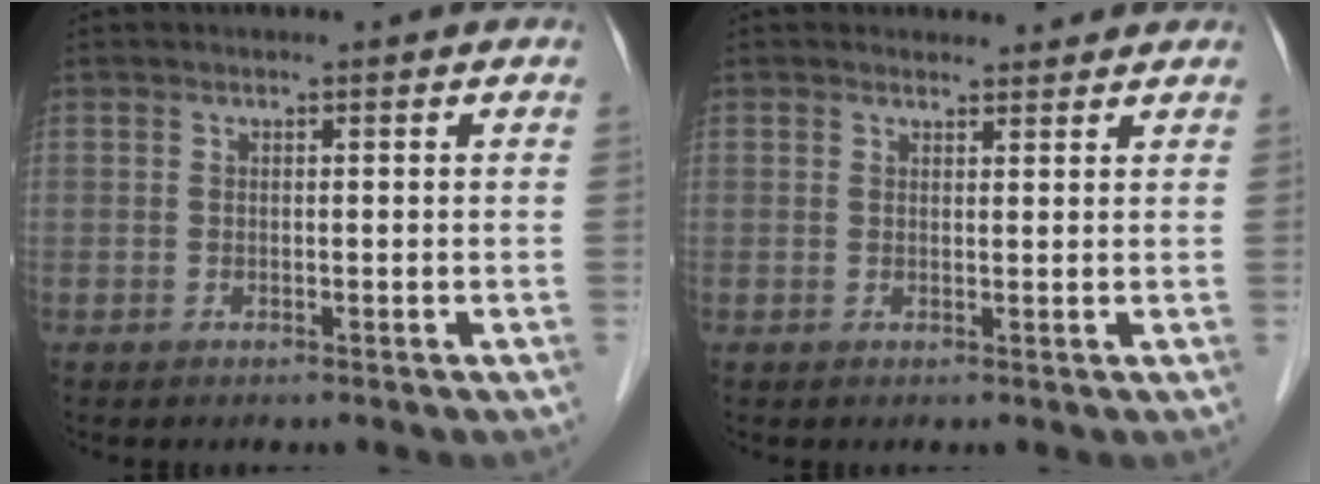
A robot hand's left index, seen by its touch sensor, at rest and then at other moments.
{"total": 2.4, "force": [2.2, 0.9, -0.1], "torque": [0.000, 0.007, 0.026]}